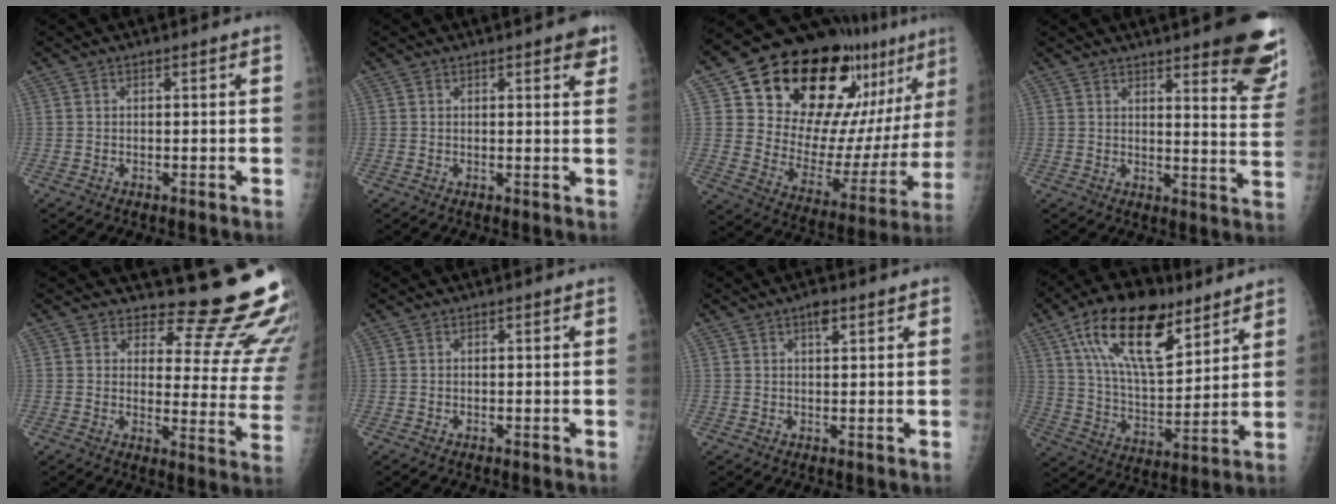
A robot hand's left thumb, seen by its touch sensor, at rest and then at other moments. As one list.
[{"total": 3.6, "force": [2.0, 1.1, 2.7], "torque": [-0.023, -0.006, 0.020]}, {"total": 27.6, "force": [15.9, 12.7, 18.7], "torque": [-0.234, -0.049, 0.247]}, {"total": 16.2, "force": [11.2, 3.4, 11.3], "torque": [-0.111, -0.070, 0.129]}, {"total": 15.5, "force": [14.4, 3.5, 4.8], "torque": [-0.016, -0.167, 0.156]}, {"total": 0.0}, {"total": 2.5, "force": [1.4, 1.0, 1.8], "torque": [-0.023, -0.003, 0.021]}, {"total": 21.0, "force": [11.6, 9.6, 14.6], "torque": [-0.227, -0.042, 0.206]}]